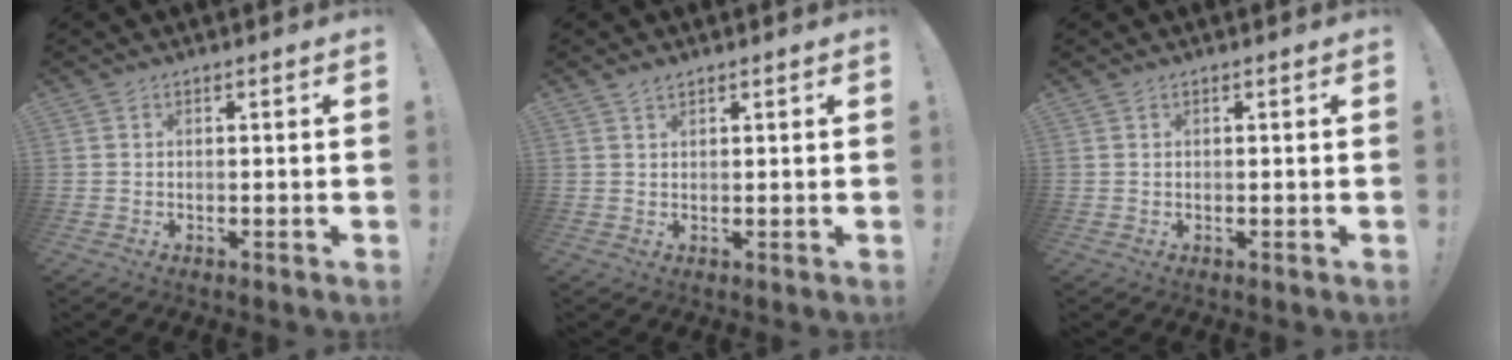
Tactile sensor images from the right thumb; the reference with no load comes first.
{"total": 1.7, "force": [1.4, 0.7, 0.7], "torque": [-0.008, -0.005, 0.025]}
{"total": 0.0}